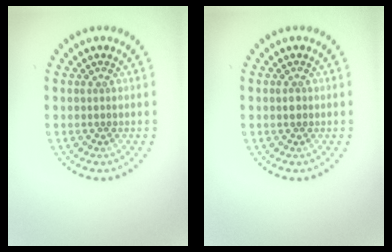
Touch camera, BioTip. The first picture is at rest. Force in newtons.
{"total": 0.9, "press": 0.9, "slide": 0.3}